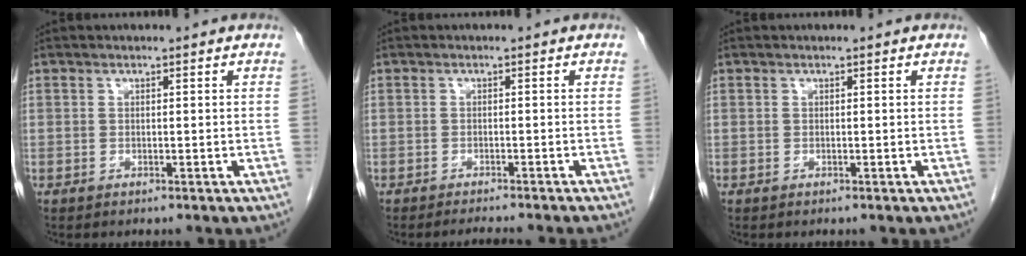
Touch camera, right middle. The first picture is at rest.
{"total": 3.8, "force": [-3.4, -0.5, 1.5], "torque": [-0.016, -0.005, -0.046]}
{"total": 0.0}